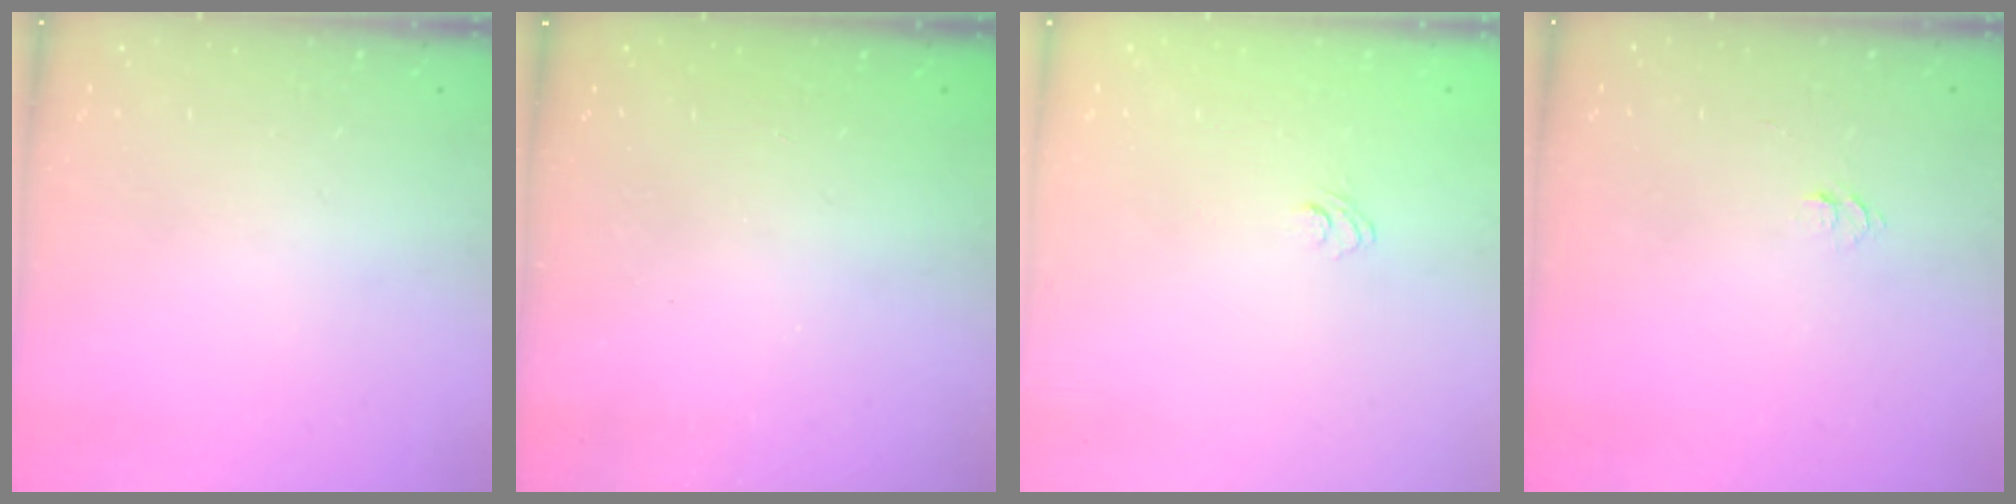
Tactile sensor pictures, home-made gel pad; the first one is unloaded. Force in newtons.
{"total": 2.4, "press": 2.3, "slide": 0.8}
{"total": 4.3, "press": 4.0, "slide": 1.4}
{"total": 4.7, "press": 4.6, "slide": 0.5}